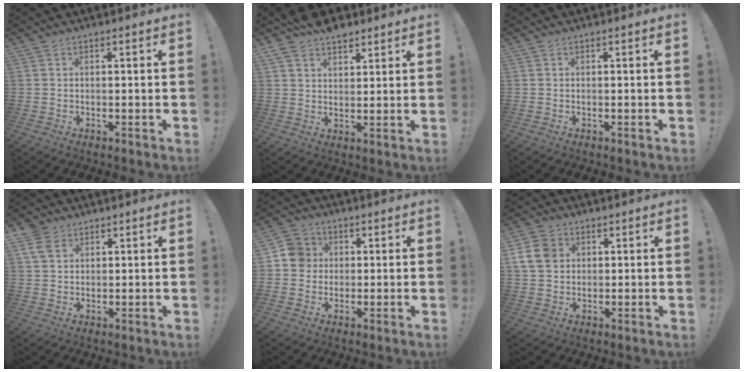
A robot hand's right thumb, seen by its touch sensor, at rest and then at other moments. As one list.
[{"total": 7.9, "force": [6.3, 4.0, 2.6], "torque": [-0.045, -0.035, 0.118]}, {"total": 0.0}, {"total": 6.0, "force": [3.4, 4.0, 2.9], "torque": [-0.049, -0.011, 0.068]}, {"total": 7.7, "force": [0.8, 7.3, 2.2], "torque": [-0.023, 0.008, 0.020]}, {"total": 9.7, "force": [2.6, 7.8, 5.1], "torque": [-0.102, -0.002, 0.053]}]